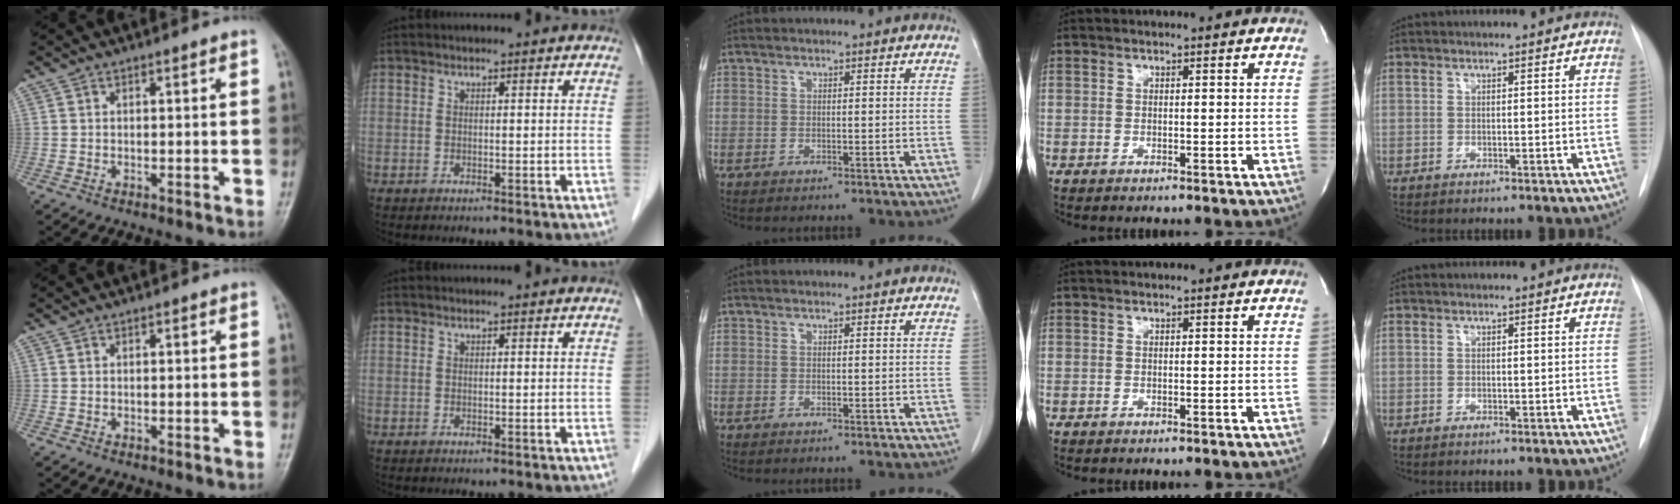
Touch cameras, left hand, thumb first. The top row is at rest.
{}